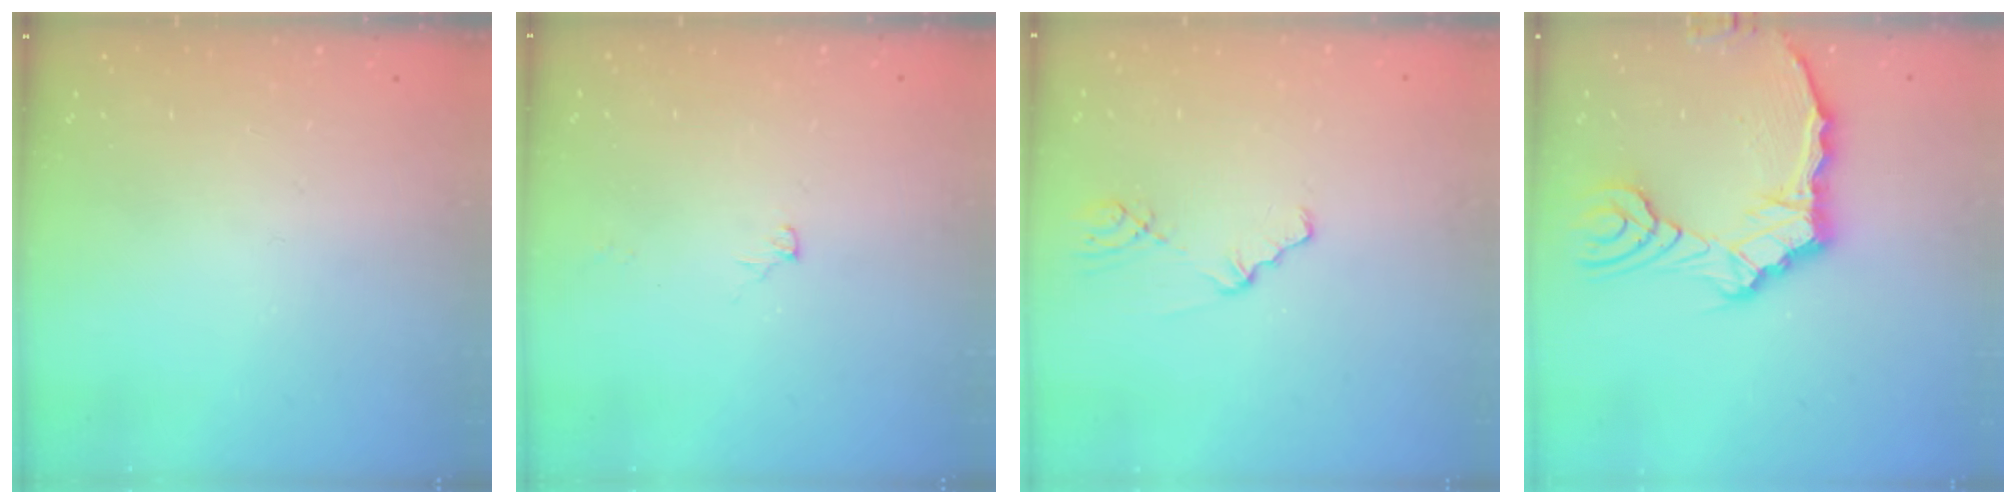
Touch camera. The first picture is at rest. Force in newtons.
{"total": 6.1, "press": 5.5, "slide": 2.6}
{"total": 1.2, "press": 1.2, "slide": 0.2}
{"total": 12.2, "press": 12.0, "slide": 1.7}